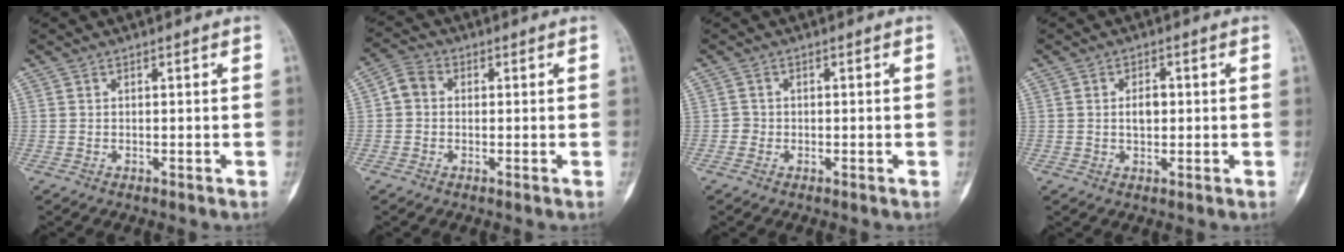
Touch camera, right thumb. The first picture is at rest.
{"total": 3.8, "force": [0.1, 3.1, 2.2], "torque": [-0.031, 0.014, -0.009]}
{"total": 1.2, "force": [-0.4, 1.1, 0.1], "torque": [0.008, 0.007, -0.012]}
{"total": 3.2, "force": [0.1, 2.0, 2.5], "torque": [-0.035, 0.002, 0.002]}